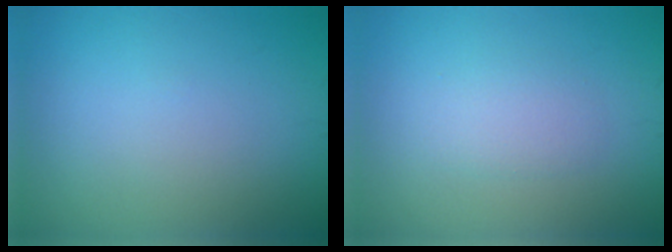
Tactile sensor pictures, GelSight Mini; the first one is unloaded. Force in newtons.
{"total": 1.8, "press": 1.8, "slide": 0.1}